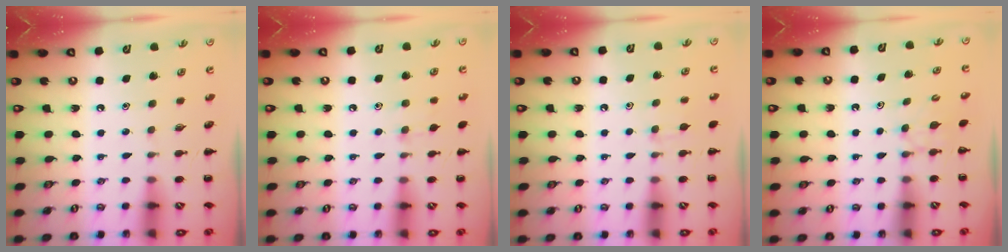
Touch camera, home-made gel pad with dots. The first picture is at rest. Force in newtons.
{"total": 5.9, "press": 5.5, "slide": 2.0}
{"total": 4.4, "press": 4.1, "slide": 1.6}
{"total": 2.6, "press": 2.4, "slide": 1.1}